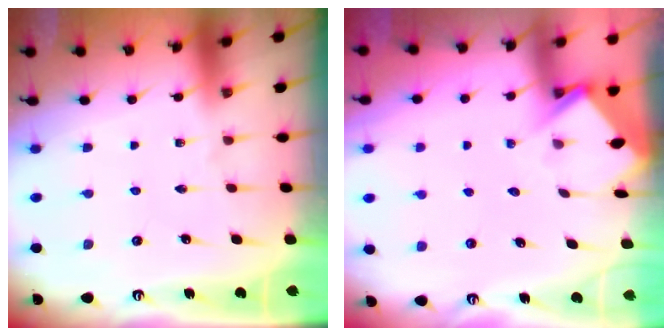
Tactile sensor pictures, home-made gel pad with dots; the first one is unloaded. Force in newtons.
{"total": 3.8, "press": 3.8, "slide": 0.1}